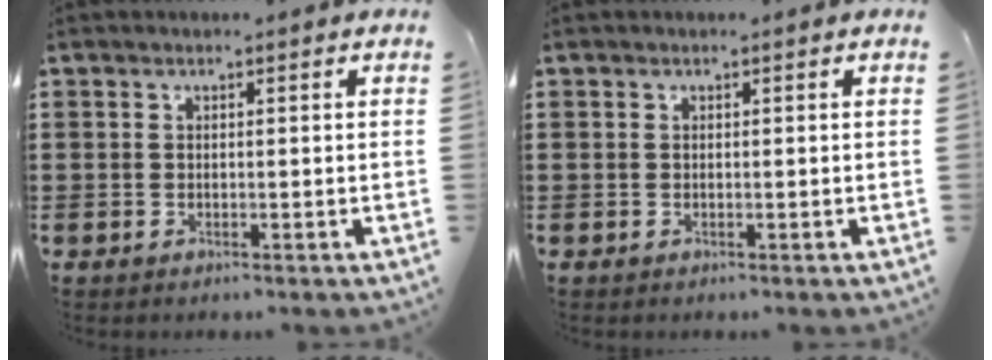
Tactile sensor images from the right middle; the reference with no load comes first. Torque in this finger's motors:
{"motor_torque": [0.00, 0.00, 0.03, -0.01]}